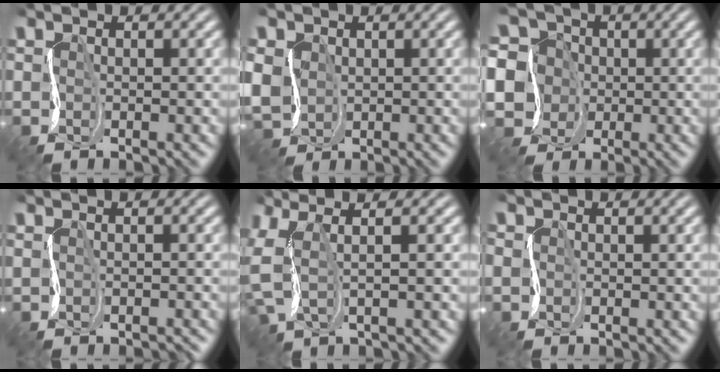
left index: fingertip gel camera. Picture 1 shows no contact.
{"total": 3.3, "force": [0.2, 3.0, 1.4], "torque": [-0.048, -0.002, -0.002]}
{"total": 11.8, "force": [0.0, 11.1, 4.0], "torque": [-0.106, 0.026, -0.036]}
{"total": 0.5, "force": [-0.3, 0.2, 0.4], "torque": [-0.008, -0.009, -0.011]}
{"total": 4.3, "force": [0.8, 1.4, 4.0], "torque": [-0.105, 0.005, 0.009]}
{"total": 0.7, "force": [-0.2, 0.6, 0.3], "torque": [-0.004, -0.001, -0.009]}